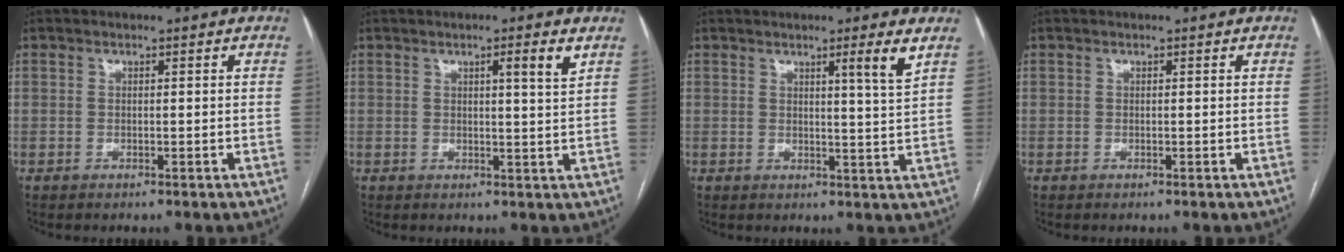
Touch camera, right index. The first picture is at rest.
{"total": 3.4, "force": [1.8, -0.4, 2.9], "torque": [-0.042, -0.007, 0.026]}
{"total": 4.0, "force": [2.3, -1.1, 3.0], "torque": [-0.045, -0.015, 0.036]}
{"total": 0.0}